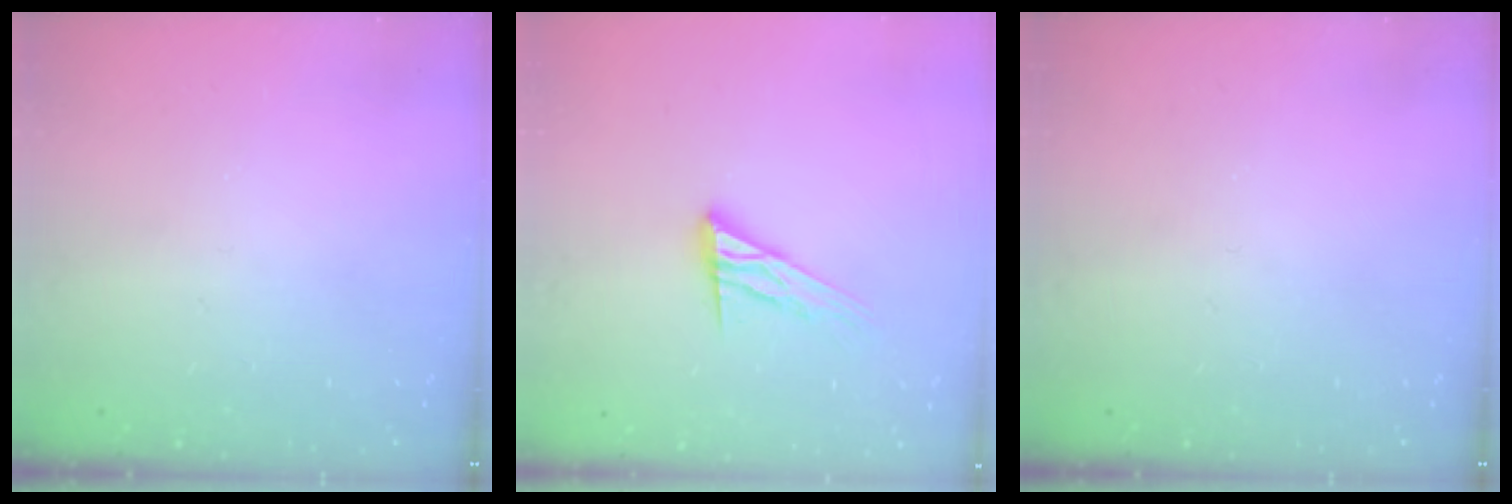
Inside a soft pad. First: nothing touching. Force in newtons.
{"total": 12.0, "press": 12.0, "slide": 1.0}
{"total": 0.0}